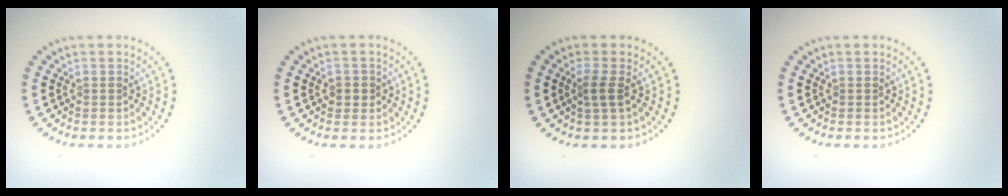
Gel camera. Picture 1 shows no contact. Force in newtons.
{"total": 1.4, "press": 1.2, "slide": 0.6}
{"total": 1.6, "press": 1.3, "slide": 0.9}
{"total": 0.0}